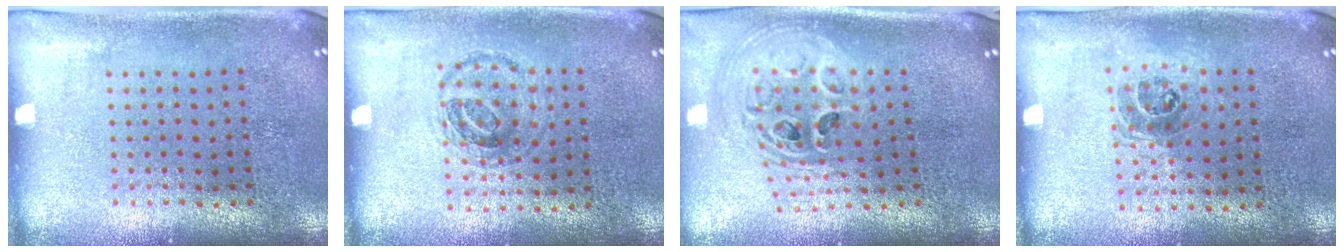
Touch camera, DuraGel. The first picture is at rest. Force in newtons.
{"total": 0.9, "press": 0.8, "slide": 0.4}
{"total": 2.6, "press": 1.9, "slide": 1.8}
{"total": 1.0, "press": 0.9, "slide": 0.5}